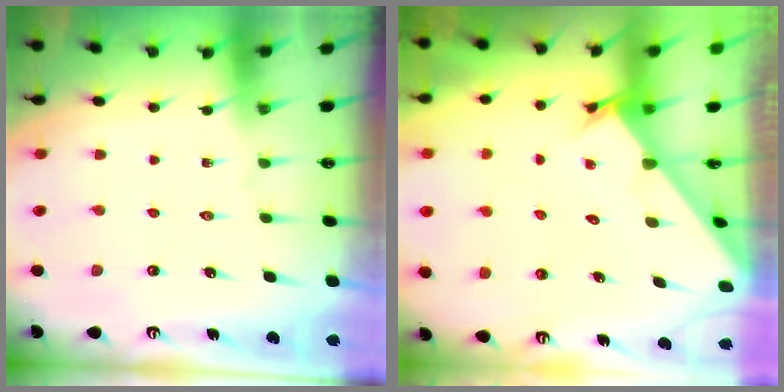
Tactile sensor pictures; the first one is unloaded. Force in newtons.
{"total": 2.6, "press": 2.6, "slide": 0.3}